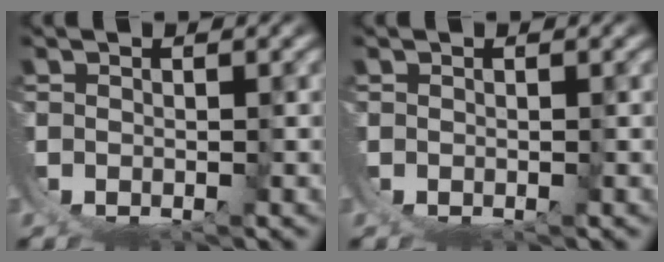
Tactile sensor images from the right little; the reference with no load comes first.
{"total": 0.0}